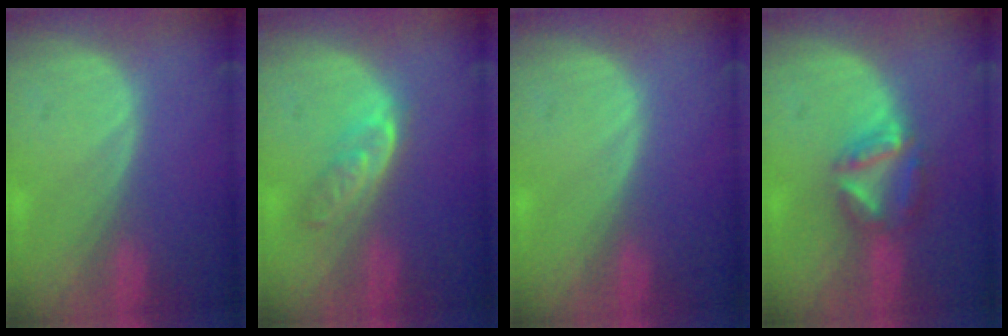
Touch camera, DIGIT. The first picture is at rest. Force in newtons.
{"total": 4.9, "press": 4.2, "slide": 2.4}
{"total": 0.0}
{"total": 6.1, "press": 5.5, "slide": 2.7}